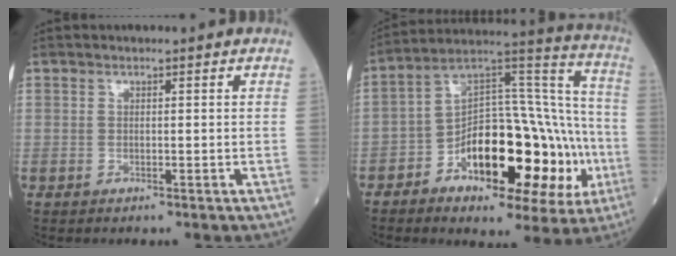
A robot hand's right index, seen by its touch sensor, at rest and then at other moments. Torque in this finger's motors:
{"motor_torque": [1.18, -0.90, 1.06, 0.21]}